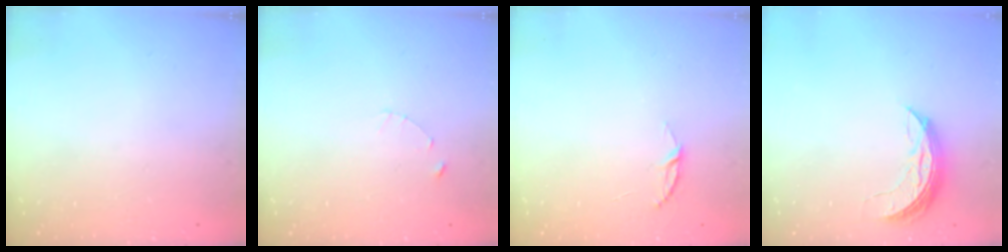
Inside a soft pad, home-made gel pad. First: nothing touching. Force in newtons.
{"total": 1.0, "press": 1.0, "slide": 0.2}
{"total": 3.9, "press": 3.8, "slide": 0.4}
{"total": 7.2, "press": 7.2, "slide": 0.7}